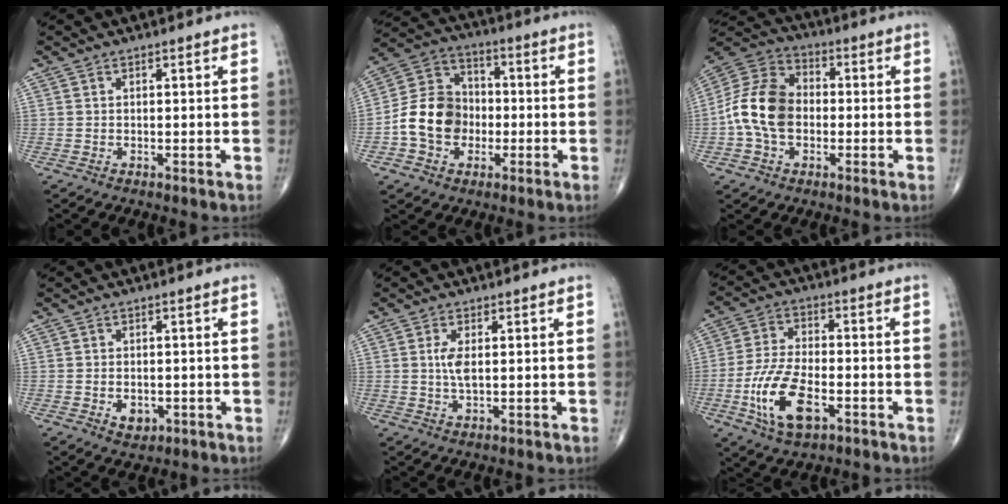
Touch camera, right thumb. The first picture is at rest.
{"total": 12.6, "force": [-2.5, 10.2, 7.0], "torque": [-0.105, 0.036, -0.055]}
{"total": 13.4, "force": [-1.5, 9.5, 9.3], "torque": [-0.170, 0.035, -0.040]}
{"total": 3.2, "force": [-1.0, 2.3, 2.1], "torque": [-0.018, 0.002, -0.005]}
{"total": 3.3, "force": [0.3, 1.1, 3.0], "torque": [-0.067, -0.004, 0.008]}
{"total": 12.7, "force": [-4.6, 6.0, 10.2], "torque": [-0.201, 0.015, -0.082]}